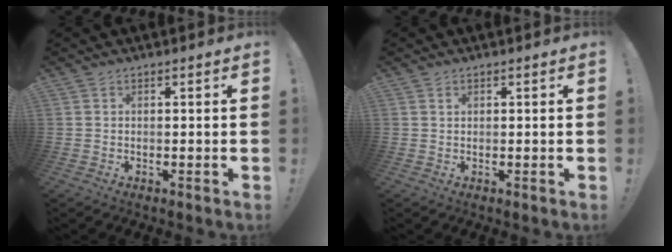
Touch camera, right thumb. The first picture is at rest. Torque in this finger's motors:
{"motor_torque": [-0.03, -0.11, 0.14, -0.04, -0.08]}